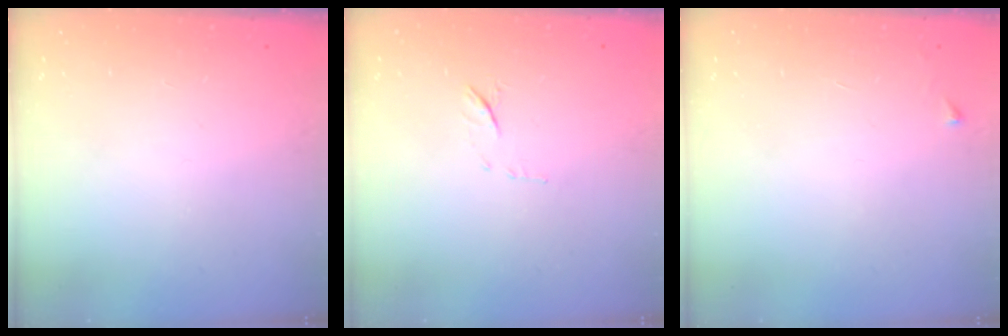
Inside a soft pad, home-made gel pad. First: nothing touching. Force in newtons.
{"total": 6.1, "press": 5.9, "slide": 1.5}
{"total": 2.6, "press": 2.6, "slide": 0.3}